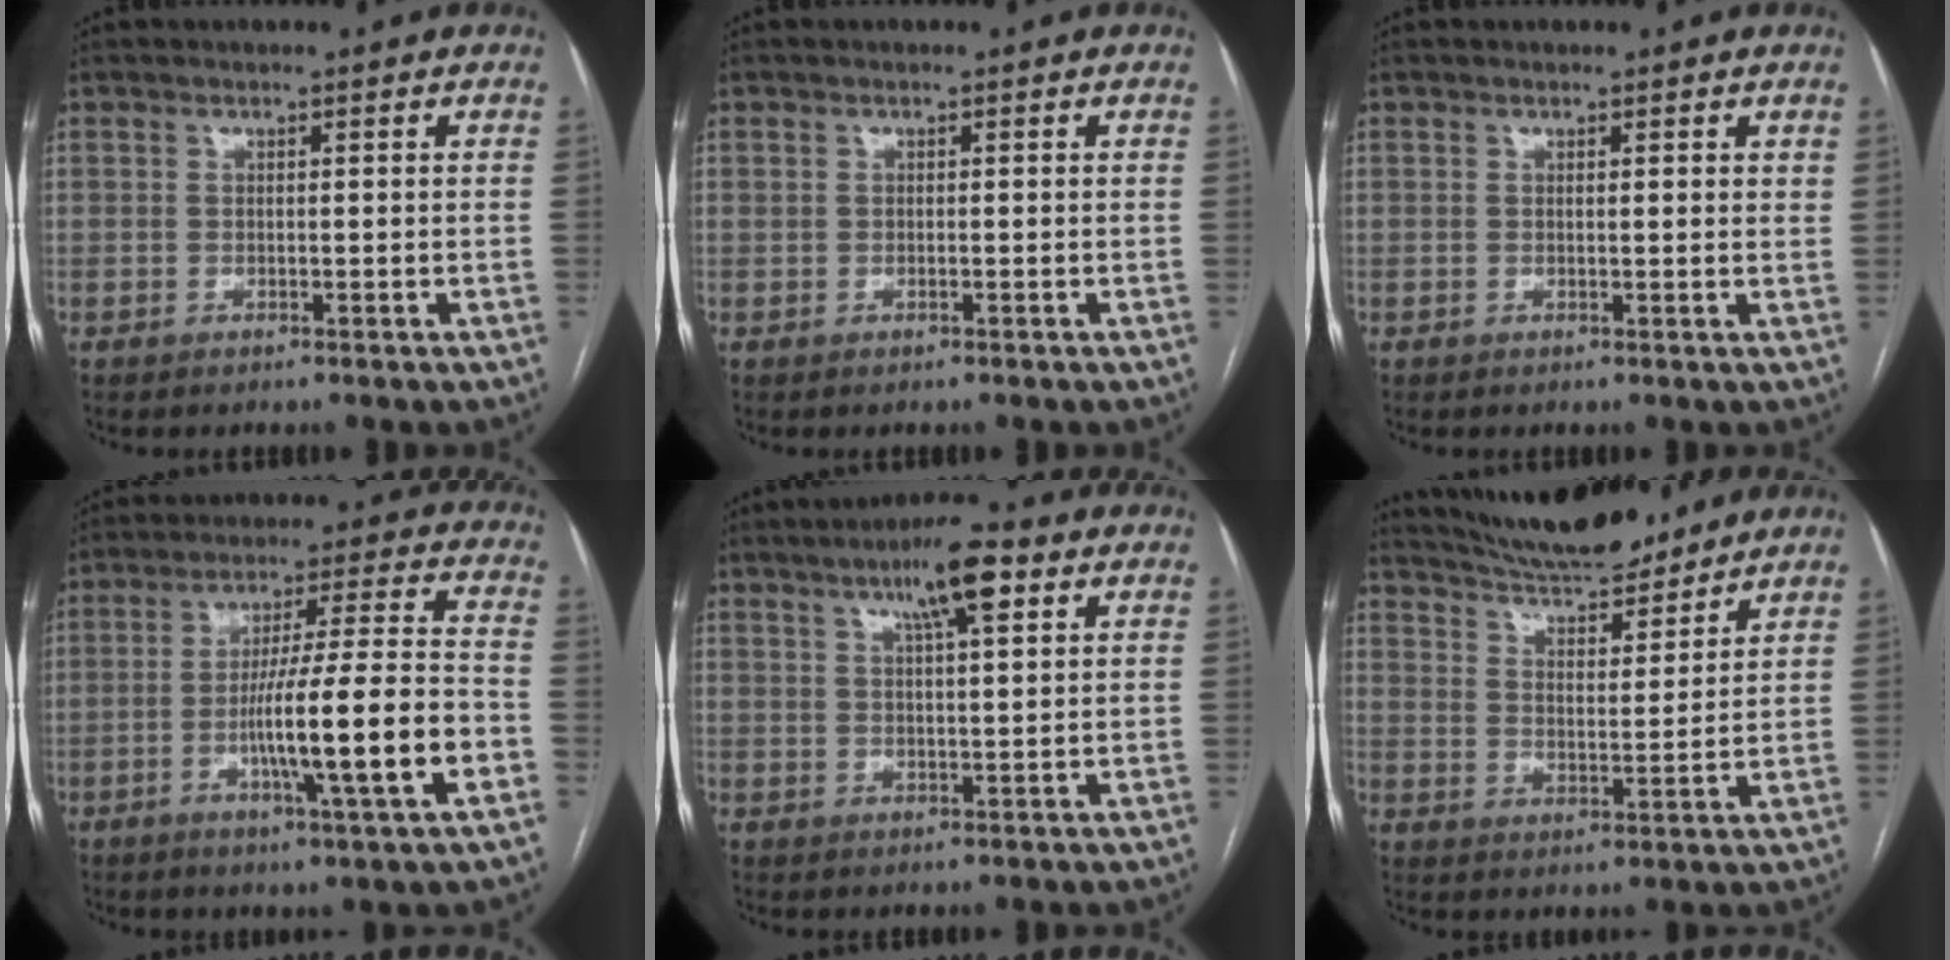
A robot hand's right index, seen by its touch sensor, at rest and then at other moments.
{"total": 0.0}
{"total": 1.1, "force": [0.8, 0.2, 0.7], "torque": [-0.011, -0.001, 0.009]}
{"total": 15.8, "force": [-4.5, 0.1, 15.1], "torque": [-0.252, 0.000, -0.074]}
{"total": 7.6, "force": [4.0, 1.0, 6.4], "torque": [-0.111, 0.010, 0.062]}
{"total": 13.2, "force": [12.1, 2.2, 4.9], "torque": [-0.082, 0.002, 0.197]}